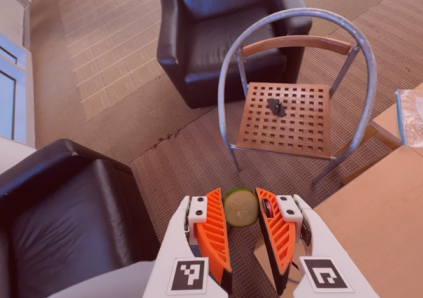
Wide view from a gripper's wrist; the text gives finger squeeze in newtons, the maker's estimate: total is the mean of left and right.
{"total": 9.7, "left": 9.7, "right": 9.6}